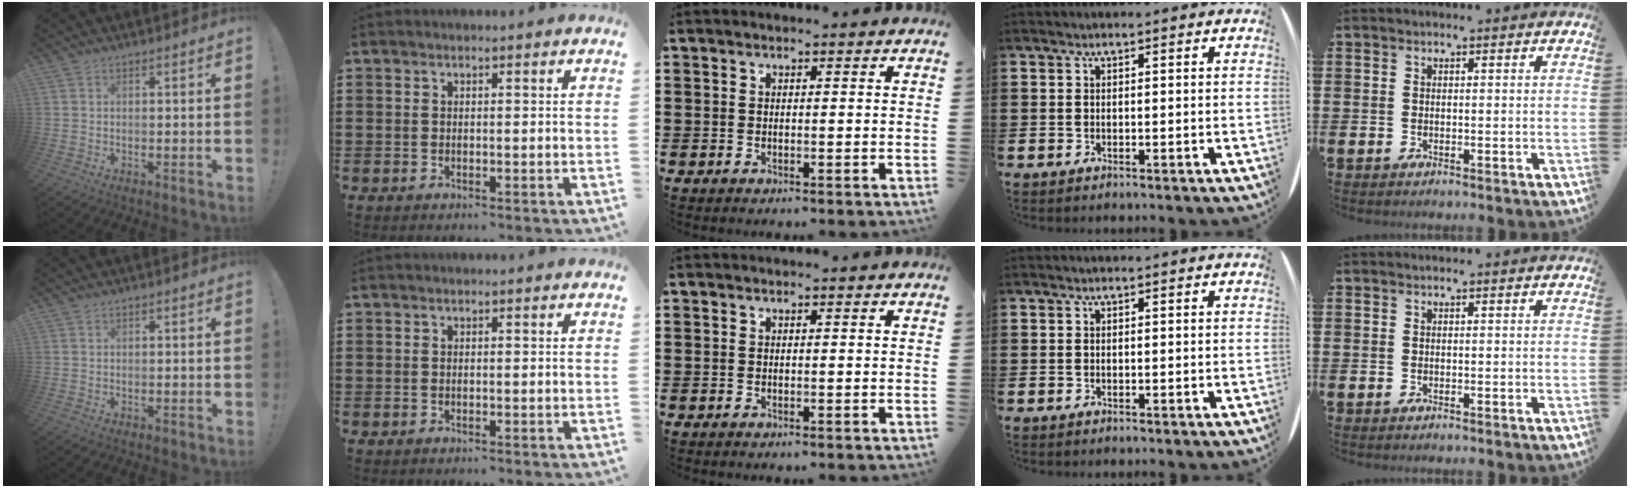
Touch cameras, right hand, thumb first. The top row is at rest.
{}